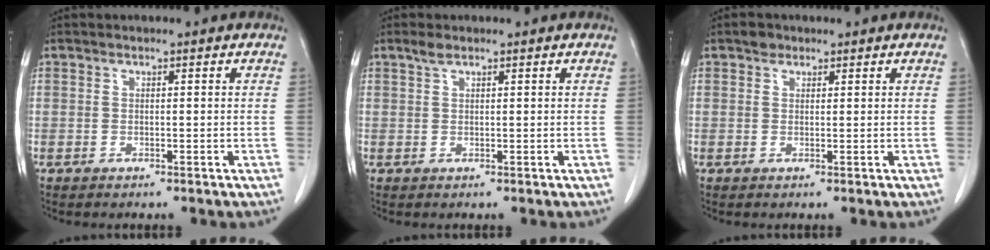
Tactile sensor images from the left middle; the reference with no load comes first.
{"total": 1.3, "force": [1.0, 0.3, 0.7], "torque": [-0.020, 0.007, 0.022]}
{"total": 1.4, "force": [1.0, 1.0, 0.3], "torque": [-0.004, 0.006, 0.013]}